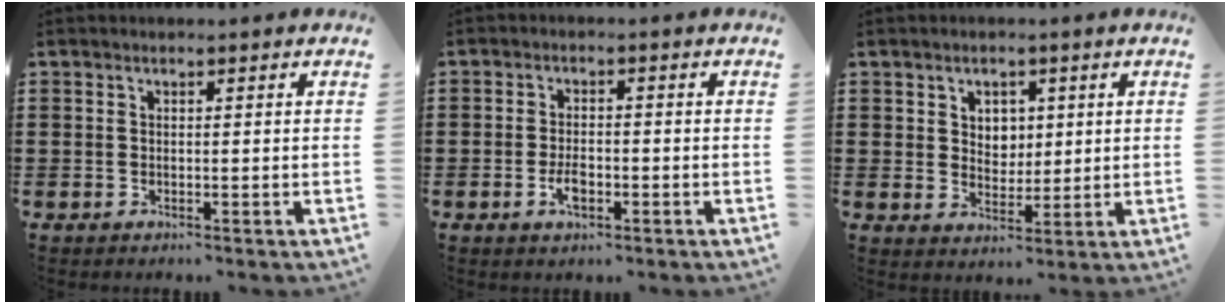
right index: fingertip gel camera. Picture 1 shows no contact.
{"total": 3.3, "force": [-1.2, 1.4, 2.7], "torque": [-0.056, -0.001, -0.023]}
{"total": 3.7, "force": [1.5, 3.2, 1.1], "torque": [-0.028, 0.009, 0.025]}